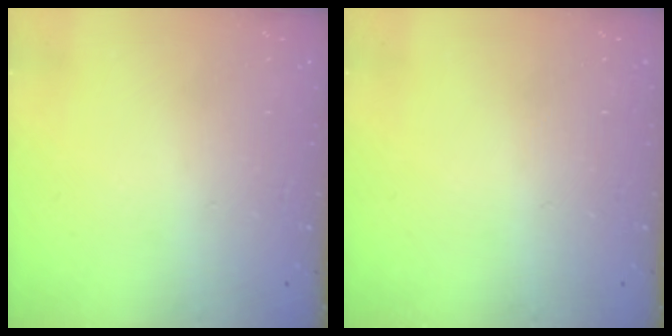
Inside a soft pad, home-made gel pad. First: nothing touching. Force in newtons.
{"total": 0.0}